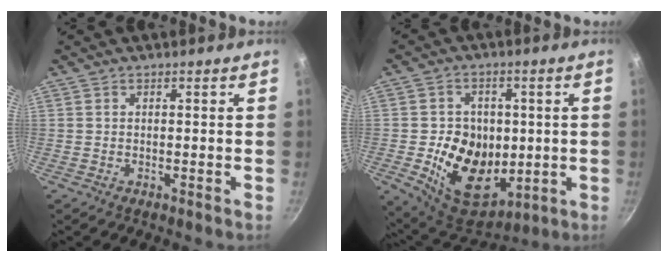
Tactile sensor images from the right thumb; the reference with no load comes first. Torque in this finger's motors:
{"motor_torque": [-0.44, 1.18, 0.13, 0.05, 0.34]}